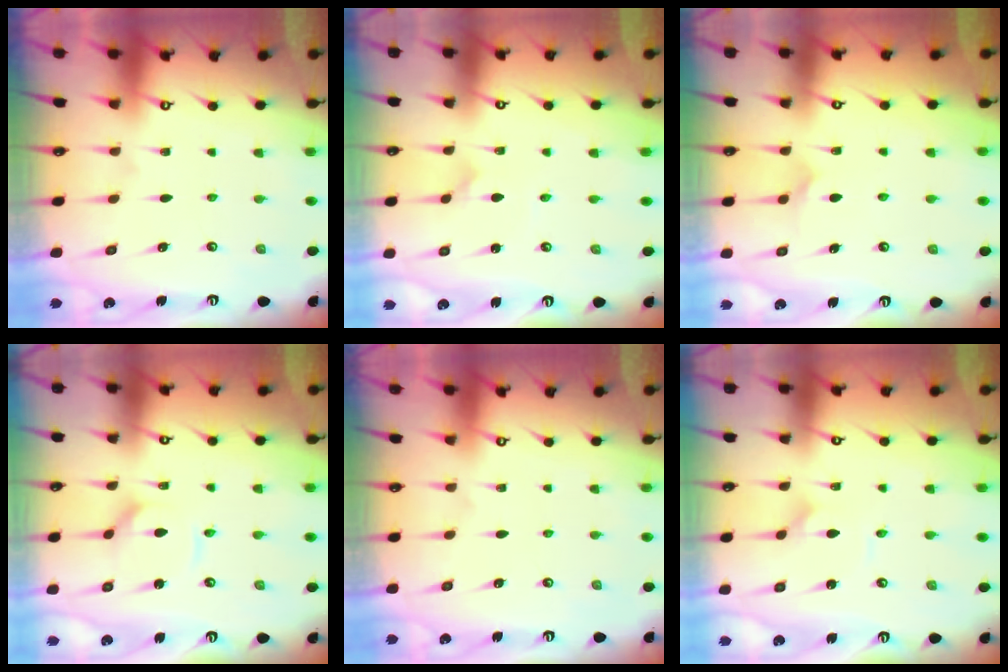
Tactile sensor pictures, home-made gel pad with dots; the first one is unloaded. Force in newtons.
{"total": 1.6, "press": 1.6, "slide": 0.1}
{"total": 4.5, "press": 4.5, "slide": 0.2}
{"total": 3.6, "press": 3.6, "slide": 0.3}
{"total": 0.0}
{"total": 1.4, "press": 1.4, "slide": 0.1}